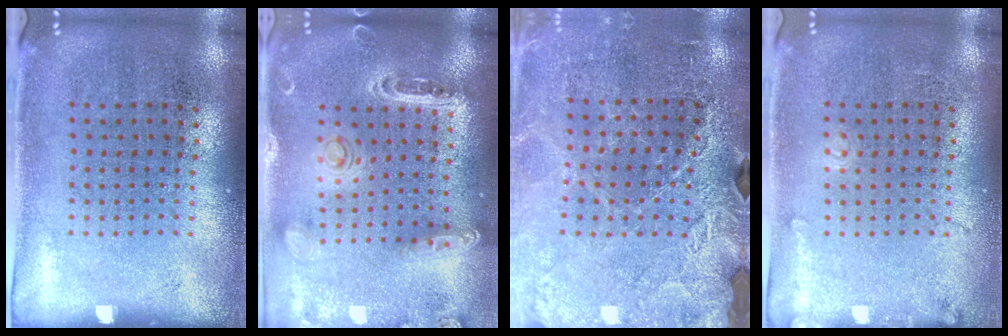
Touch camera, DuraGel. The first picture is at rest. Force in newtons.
{"total": 1.4, "press": 1.4, "slide": 0.1}
{"total": 3.0, "press": 3.0, "slide": 0.1}
{"total": 1.2, "press": 1.2, "slide": 0.1}